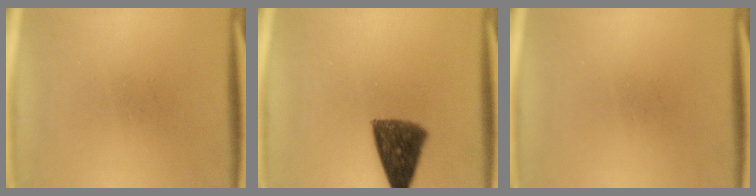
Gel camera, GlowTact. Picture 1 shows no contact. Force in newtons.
{"total": 9.7}
{"total": 0.0}